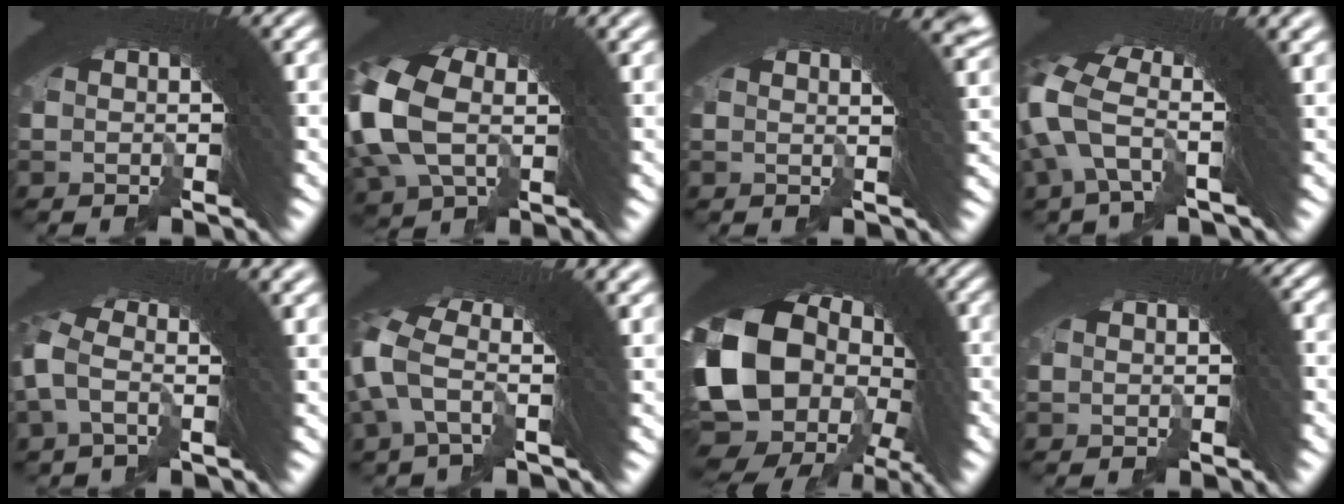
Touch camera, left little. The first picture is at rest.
{"total": 4.4, "force": [0.7, 3.0, 3.1], "torque": [-0.088, 0.004, 0.022]}
{"total": 5.9, "force": [2.9, 1.3, 5.0], "torque": [-0.034, 0.027, 0.030]}
{"total": 4.0, "force": [1.2, 1.2, 3.6], "torque": [-0.076, 0.000, 0.022]}
{"total": 2.8, "force": [0.4, 0.8, 2.6], "torque": [-0.048, 0.014, 0.000]}
{"total": 3.4, "force": [1.1, 0.6, 3.2], "torque": [-0.062, 0.009, 0.016]}
{"total": 18.7, "force": [-0.5, 13.7, 12.7], "torque": [-0.250, -0.031, -0.004]}
{"total": 1.1, "force": [-0.6, 0.9, 0.2], "torque": [0.017, 0.006, -0.015]}